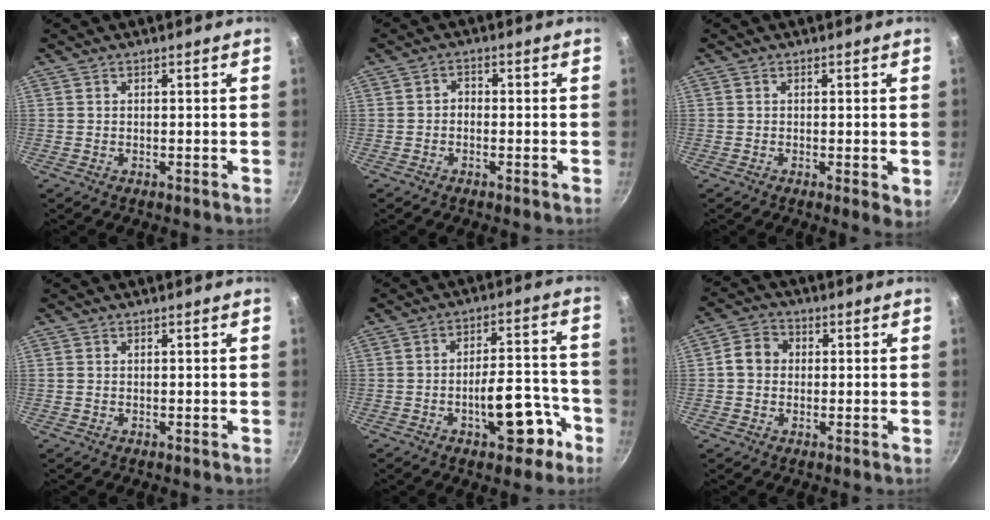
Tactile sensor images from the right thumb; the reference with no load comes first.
{"total": 1.8, "force": [-0.6, 1.3, 1.0], "torque": [-0.013, 0.014, -0.014]}
{"total": 2.6, "force": [-0.3, 0.8, 2.4], "torque": [-0.031, -0.010, -0.005]}
{"total": 0.0}
{"total": 11.5, "force": [-5.5, 5.1, 8.7], "torque": [-0.093, 0.057, -0.068]}
{"total": 5.3, "force": [0.2, 4.6, 2.7], "torque": [-0.028, 0.012, -0.010]}